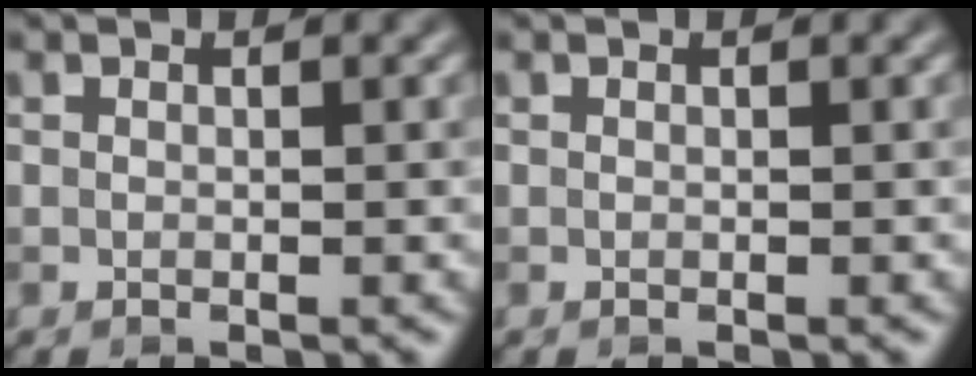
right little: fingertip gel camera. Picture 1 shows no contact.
{"total": 0.0}